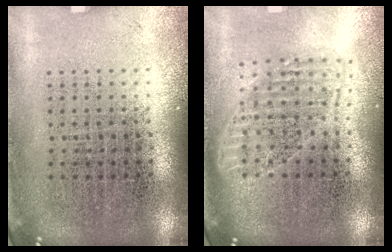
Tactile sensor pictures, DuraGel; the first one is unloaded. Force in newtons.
{"total": 1.7, "press": 1.5, "slide": 0.9}